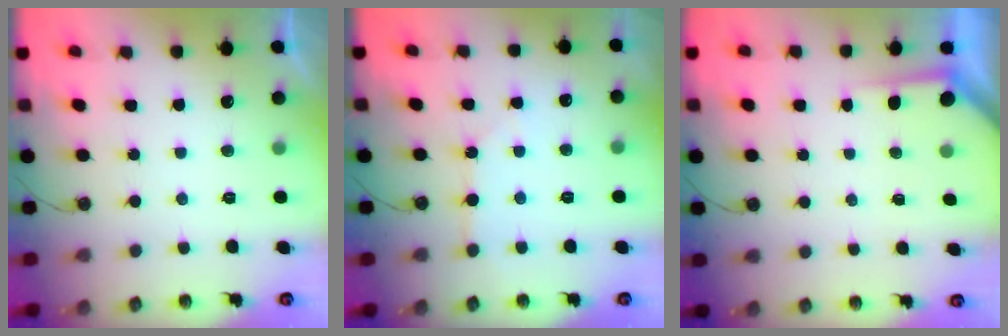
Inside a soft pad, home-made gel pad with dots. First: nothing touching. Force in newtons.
{"total": 3.0, "press": 3.0, "slide": 0.3}
{"total": 2.2, "press": 2.2, "slide": 0.3}